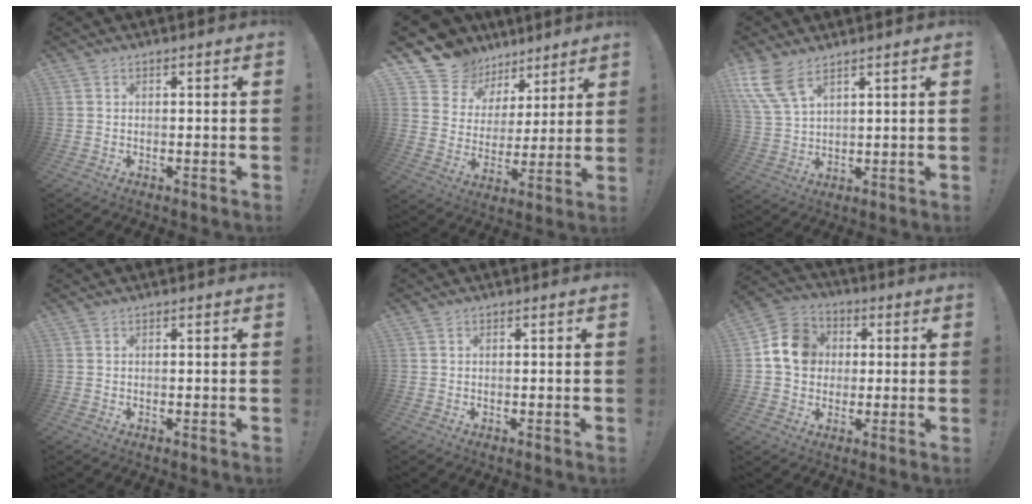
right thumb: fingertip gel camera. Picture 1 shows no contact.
{"total": 10.9, "force": [8.1, 7.2, 1.3], "torque": [-0.034, -0.067, 0.159]}
{"total": 9.9, "force": [6.4, 4.5, 6.0], "torque": [-0.133, -0.026, 0.125]}
{"total": 0.0}
{"total": 0.0}
{"total": 12.4, "force": [2.0, 10.9, 5.6], "torque": [-0.068, 0.013, 0.045]}